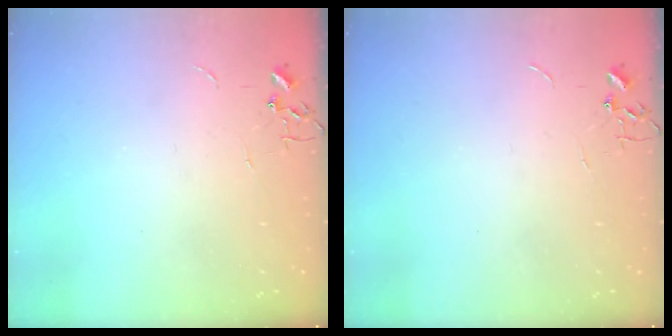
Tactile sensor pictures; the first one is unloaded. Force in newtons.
{"total": 0.0}